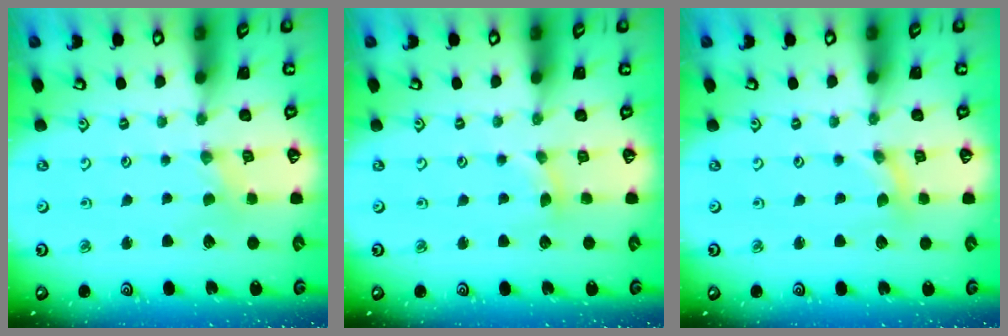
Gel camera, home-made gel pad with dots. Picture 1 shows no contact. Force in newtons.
{"total": 3.6, "press": 3.6, "slide": 0.3}
{"total": 0.0}